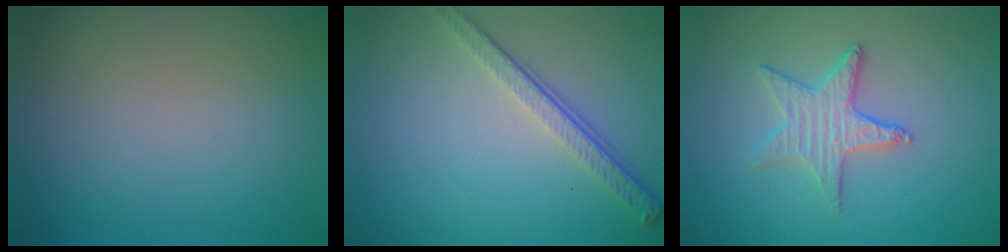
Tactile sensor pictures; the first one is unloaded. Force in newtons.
{"total": 3.9, "press": 2.8, "slide": 2.7}
{"total": 2.8, "press": 2.7, "slide": 0.7}